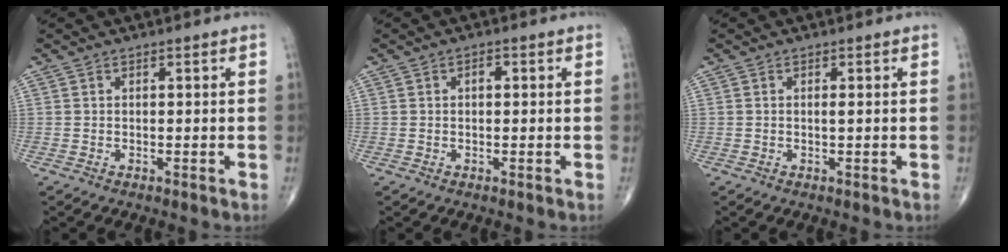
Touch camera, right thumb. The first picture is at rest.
{"total": 1.3, "force": [0.2, 0.8, 1.0], "torque": [-0.013, 0.002, 0.000]}
{"total": 0.5, "force": [0.0, 0.0, 0.5], "torque": [-0.014, -0.002, -0.001]}